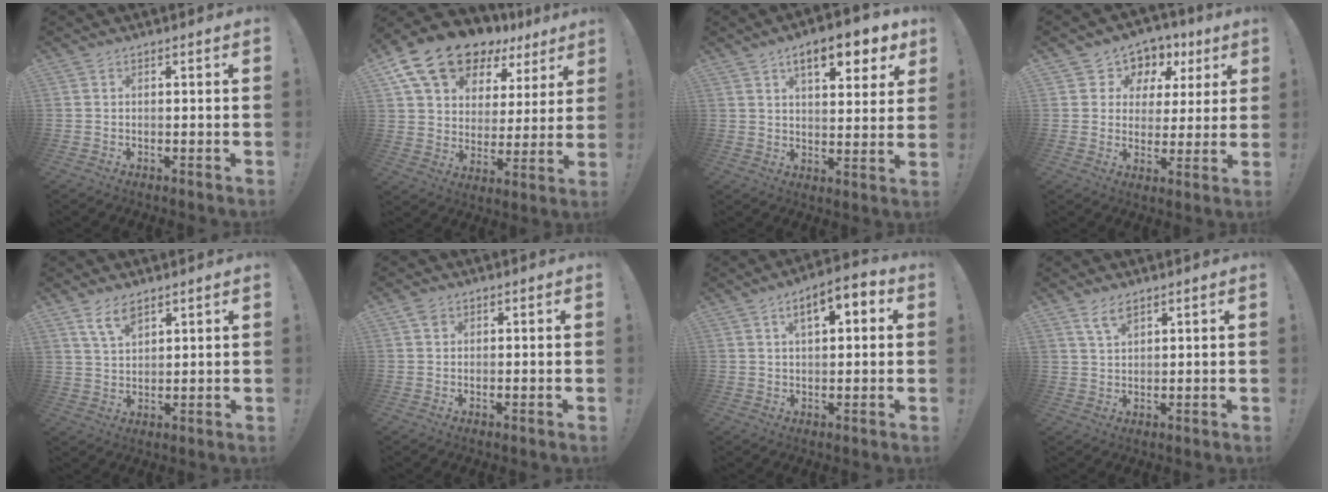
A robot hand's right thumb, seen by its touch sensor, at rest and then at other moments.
{"total": 17.2, "force": [12.3, 9.1, 7.8], "torque": [-0.140, -0.080, 0.227]}
{"total": 11.2, "force": [6.3, 4.2, 8.3], "torque": [-0.121, -0.026, 0.105]}
{"total": 7.7, "force": [3.0, 6.8, 2.0], "torque": [-0.029, -0.023, 0.058]}
{"total": 6.7, "force": [4.7, 2.9, 3.9], "torque": [-0.074, -0.020, 0.088]}
{"total": 2.1, "force": [1.1, 1.6, 0.8], "torque": [-0.016, 0.003, 0.021]}
{"total": 7.6, "force": [2.5, 3.5, 6.3], "torque": [-0.090, -0.006, 0.038]}
{"total": 4.7, "force": [3.2, 1.8, 2.9], "torque": [-0.049, -0.015, 0.058]}